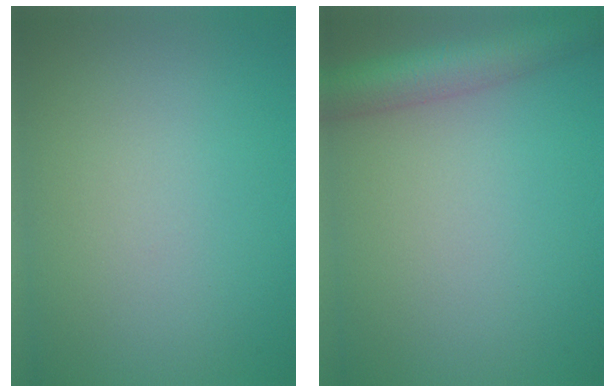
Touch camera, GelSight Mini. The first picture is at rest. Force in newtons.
{"total": 4.9, "press": 4.9, "slide": 0.3}